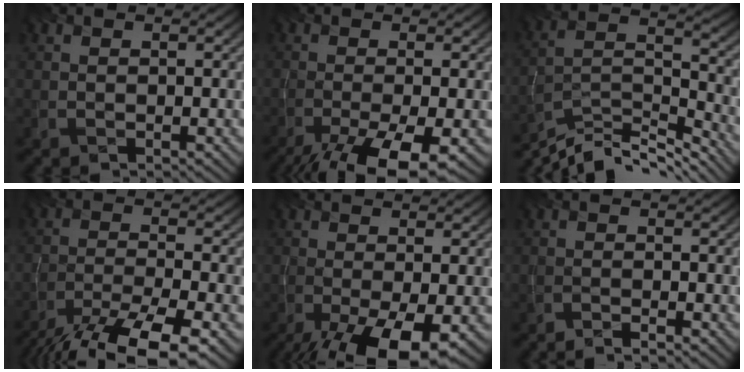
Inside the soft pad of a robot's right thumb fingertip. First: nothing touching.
{"total": 11.7, "force": [-6.7, 3.0, 9.1], "torque": [-0.131, -0.020, -0.108]}
{"total": 11.4, "force": [-10.5, 1.9, 3.9], "torque": [-0.057, -0.007, -0.200]}
{"total": 11.5, "force": [-9.5, 1.4, 6.4], "torque": [-0.094, -0.009, -0.163]}
{"total": 11.4, "force": [-5.6, 3.4, 9.4], "torque": [-0.142, -0.010, -0.090]}
{"total": 1.8, "force": [-1.8, -0.4, 0.0], "torque": [0.004, -0.005, -0.040]}